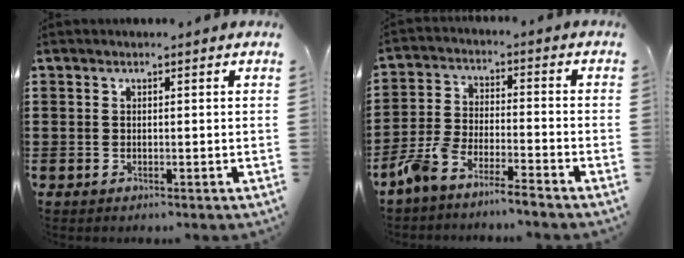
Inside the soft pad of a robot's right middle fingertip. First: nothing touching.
{"total": 6.2, "force": [-5.9, 0.0, 1.9], "torque": [-0.066, -0.010, -0.121]}